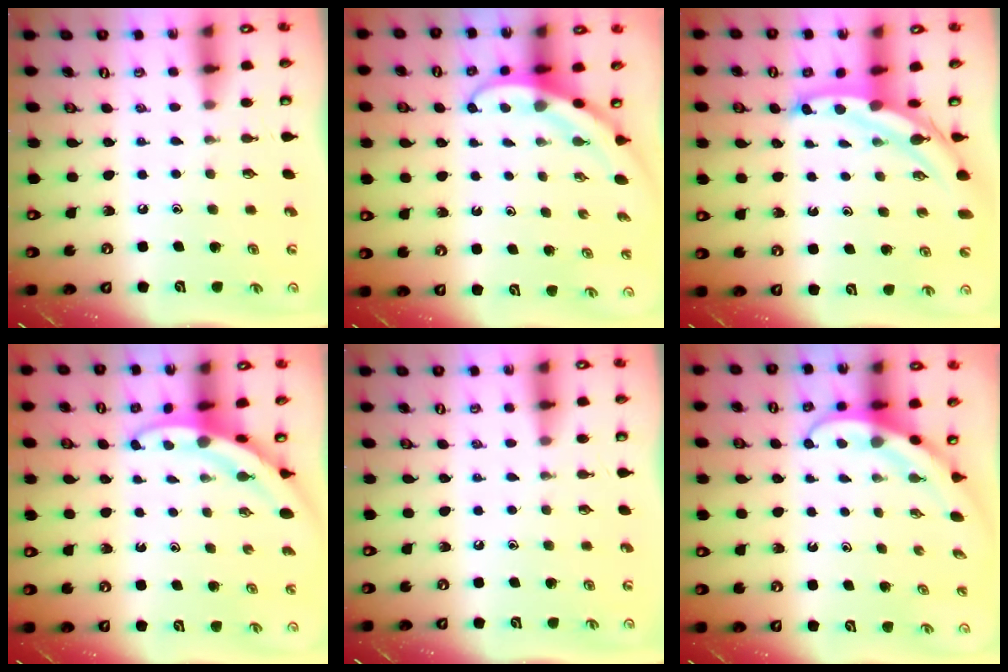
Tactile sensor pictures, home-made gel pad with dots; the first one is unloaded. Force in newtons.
{"total": 3.7, "press": 3.7, "slide": 0.3}
{"total": 6.3, "press": 6.3, "slide": 0.6}
{"total": 3.3, "press": 3.3, "slide": 0.2}
{"total": 0.0}
{"total": 3.8, "press": 3.8, "slide": 0.3}